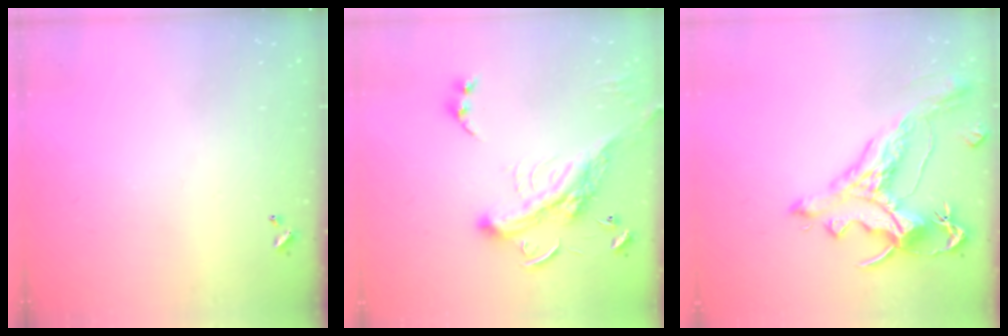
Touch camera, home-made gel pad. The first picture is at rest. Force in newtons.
{"total": 6.7, "press": 6.7, "slide": 1.0}
{"total": 3.8, "press": 3.4, "slide": 1.7}